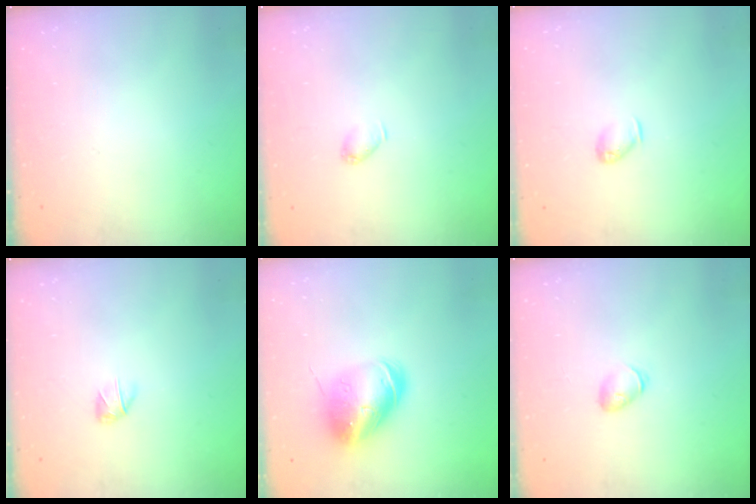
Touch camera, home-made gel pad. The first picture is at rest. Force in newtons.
{"total": 2.8, "press": 2.8, "slide": 0.4}
{"total": 4.1, "press": 4.0, "slide": 0.9}
{"total": 3.0, "press": 2.9, "slide": 0.7}
{"total": 11.9, "press": 11.7, "slide": 2.1}
{"total": 5.0, "press": 4.9, "slide": 1.2}